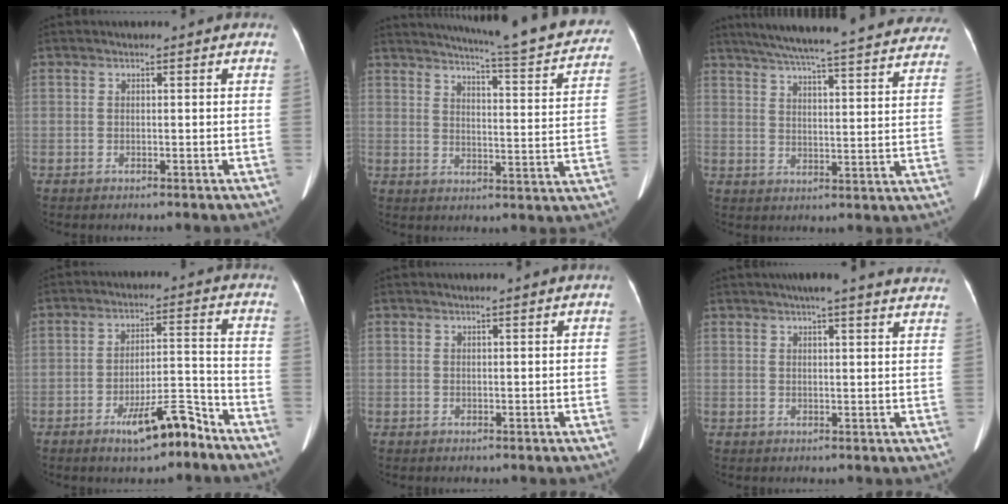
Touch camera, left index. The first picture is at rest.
{"total": 21.8, "force": [19.8, 1.6, 9.1], "torque": [-0.124, -0.053, 0.236]}
{"total": 33.0, "force": [29.5, 3.9, 14.2], "torque": [-0.233, -0.033, 0.361]}
{"total": 8.3, "force": [-5.9, 1.8, 5.6], "torque": [-0.089, 0.007, -0.093]}
{"total": 0.5, "force": [0.2, 0.0, 0.5], "torque": [-0.006, 0.004, 0.005]}
{"total": 15.4, "force": [13.7, 1.2, 6.9], "torque": [-0.088, 0.017, 0.155]}